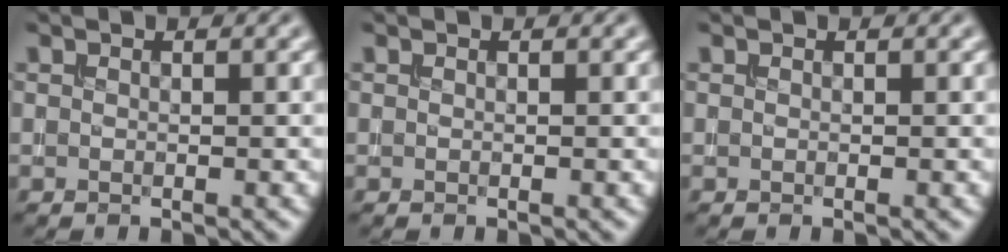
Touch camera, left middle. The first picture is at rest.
{"total": 0.0}
{"total": 0.0}